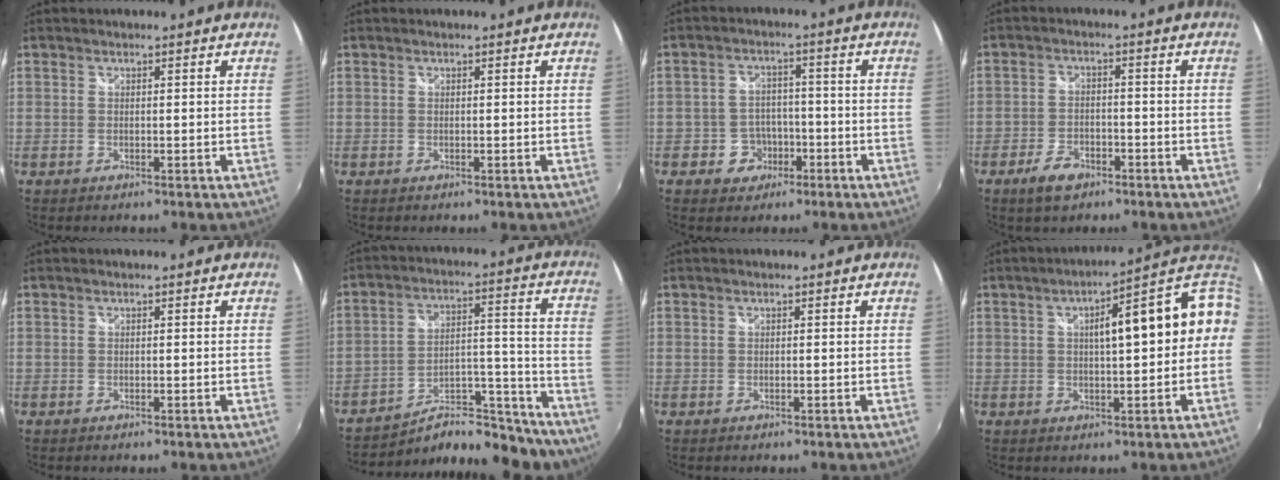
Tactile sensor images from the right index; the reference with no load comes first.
{"total": 0.0}
{"total": 5.7, "force": [-2.8, 4.8, 1.0], "torque": [-0.030, 0.021, -0.034]}
{"total": 5.7, "force": [-3.9, 3.1, 2.9], "torque": [-0.073, 0.003, -0.068]}
{"total": 0.0}
{"total": 17.8, "force": [-15.9, 6.3, 4.9], "torque": [-0.067, 0.054, -0.215]}
{"total": 0.0}
{"total": 13.4, "force": [0.8, 3.2, 12.9], "torque": [-0.157, 0.031, 0.021]}